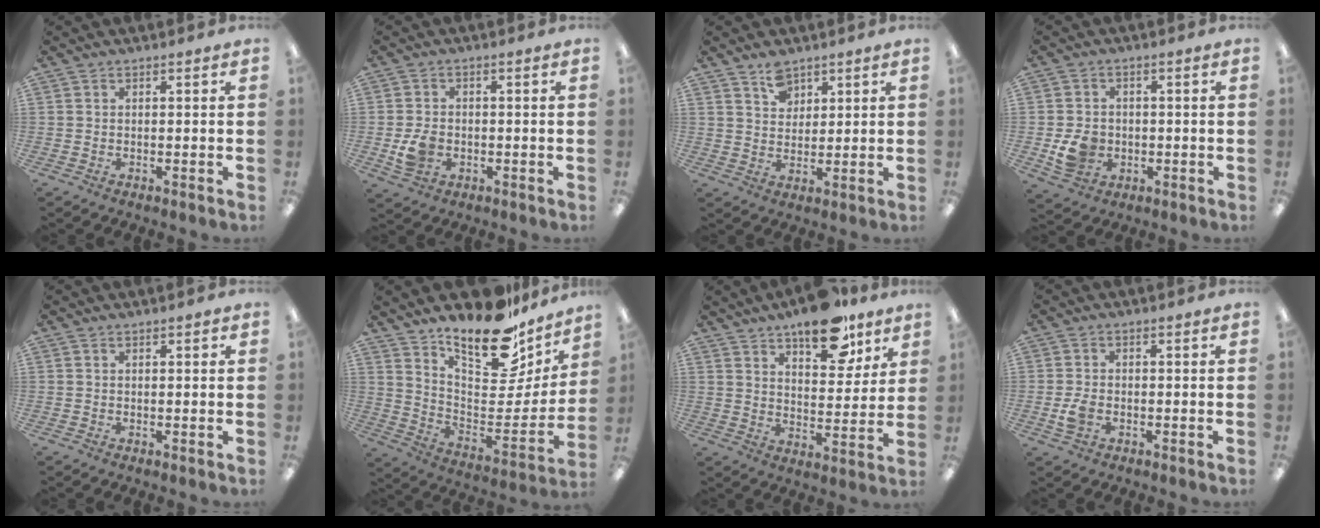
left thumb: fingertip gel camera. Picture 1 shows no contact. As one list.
[{"total": 5.3, "force": [-1.0, 4.1, 3.2], "torque": [-0.050, -0.002, -0.020]}, {"total": 5.8, "force": [4.2, 3.6, 1.8], "torque": [-0.016, -0.019, 0.075]}, {"total": 6.7, "force": [-1.1, 5.8, 3.1], "torque": [-0.044, 0.005, -0.018]}, {"total": 0.6, "force": [0.5, 0.2, 0.3], "torque": [-0.006, 0.001, 0.008]}, {"total": 20.8, "force": [17.3, 7.3, 8.9], "torque": [-0.106, -0.141, 0.292]}, {"total": 15.4, "force": [11.2, 6.6, 8.2], "torque": [-0.104, -0.064, 0.191]}, {"total": 3.6, "force": [-0.8, 2.3, 2.6], "torque": [-0.057, 0.000, -0.014]}]